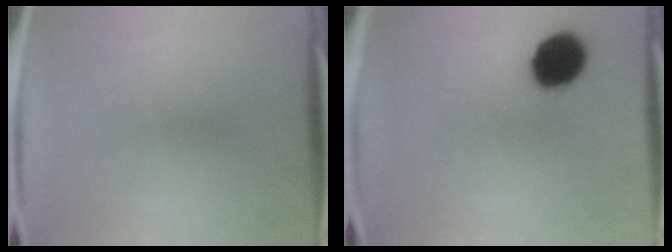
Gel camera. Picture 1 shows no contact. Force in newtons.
{"total": 11.8}